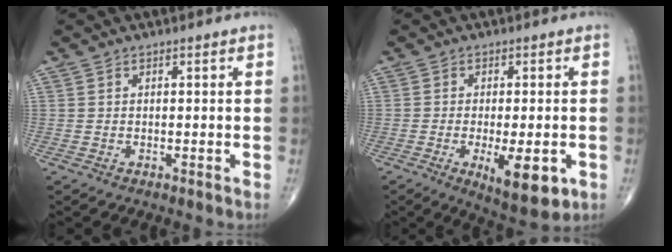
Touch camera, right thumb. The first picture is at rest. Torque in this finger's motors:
{"motor_torque": [-0.36, 0.29, 0.27, 0.06, 0.09]}